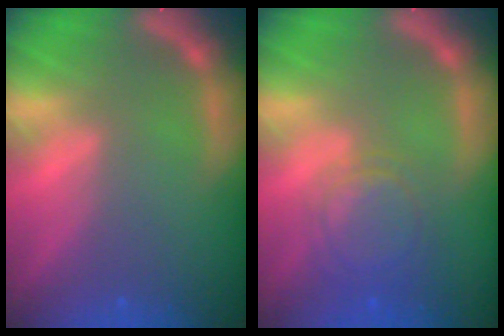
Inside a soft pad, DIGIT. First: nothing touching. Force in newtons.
{"total": 5.1}